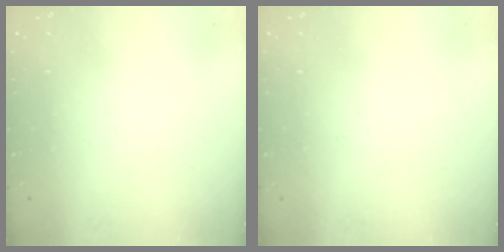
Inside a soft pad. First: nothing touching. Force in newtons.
{"total": 2.2, "press": 2.2, "slide": 0.3}